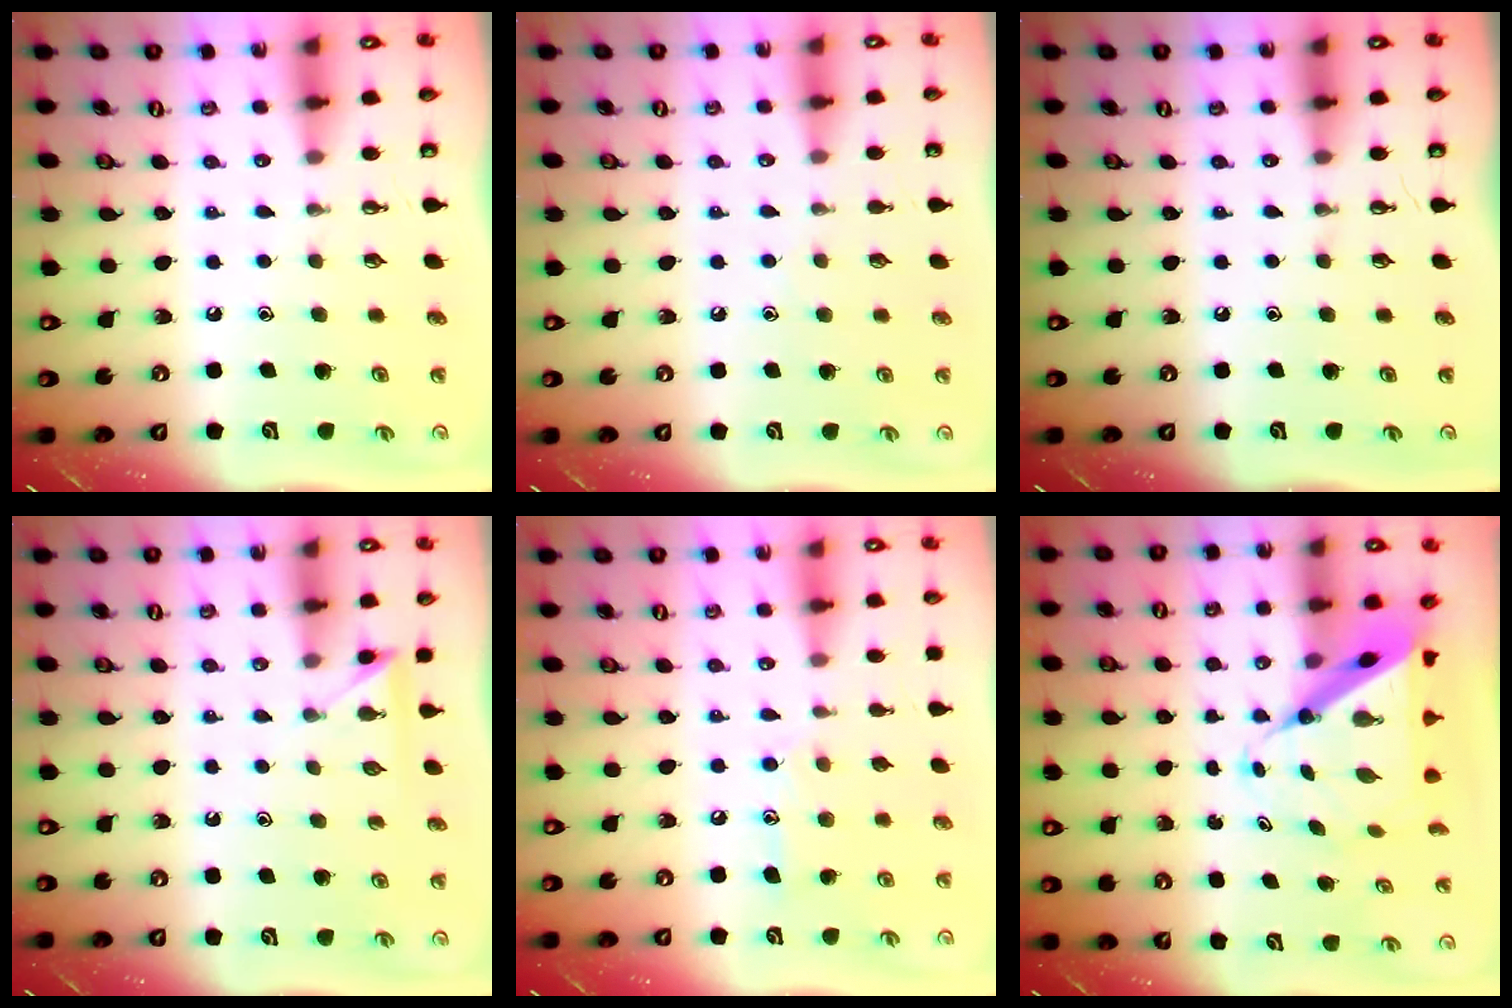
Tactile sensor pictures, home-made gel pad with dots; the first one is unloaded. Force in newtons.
{"total": 3.0, "press": 2.9, "slide": 0.4}
{"total": 0.0}
{"total": 3.1, "press": 3.1, "slide": 0.3}
{"total": 9.0, "press": 9.0, "slide": 0.6}
{"total": 9.7, "press": 9.6, "slide": 0.9}